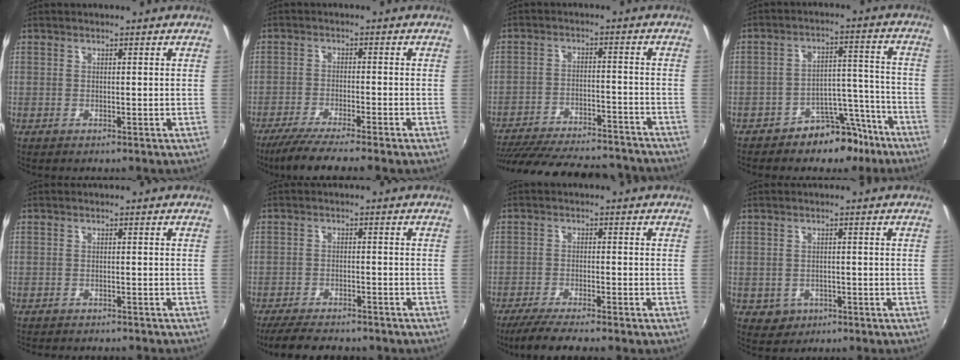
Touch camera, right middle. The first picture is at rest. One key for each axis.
{"total": 8.2, "fx": -6.9, "fy": -0.4, "fz": 4.3, "tx": -0.098, "ty": -0.021, "tz": -0.118}
{"total": 27.1, "fx": -23.8, "fy": 7.3, "fz": 10.7, "tx": -0.211, "ty": -0.005, "tz": -0.316}
{"total": 9.4, "fx": -7.3, "fy": 5.2, "fz": 2.9, "tx": -0.031, "ty": 0.042, "tz": -0.096}
{"total": 5.0, "fx": -4.6, "fy": 1.2, "fz": 1.6, "tx": -0.042, "ty": -0.013, "tz": -0.066}
{"total": 11.9, "fx": -9.9, "fy": 3.7, "fz": 5.6, "tx": -0.122, "ty": -0.025, "tz": -0.148}
{"total": 7.5, "fx": -6.4, "fy": 0.3, "fz": 3.9, "tx": -0.093, "ty": -0.019, "tz": -0.108}
{"total": 3.7, "fx": -1.2, "fy": 3.3, "fz": 1.0, "tx": -0.029, "ty": -0.001, "tz": -0.011}